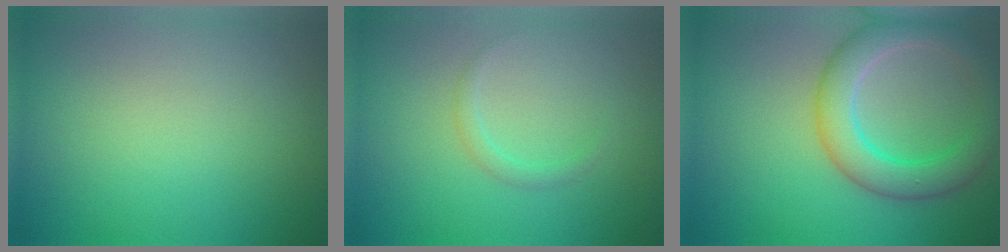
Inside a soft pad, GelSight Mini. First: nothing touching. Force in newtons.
{"total": 1.1, "press": 1.1, "slide": 0.1}
{"total": 5.6, "press": 5.6, "slide": 0.2}